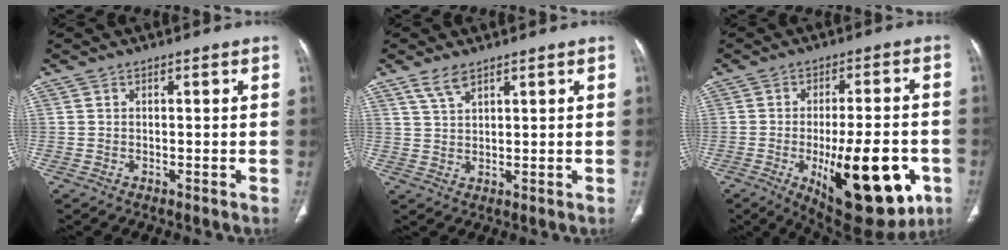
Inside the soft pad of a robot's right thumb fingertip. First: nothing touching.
{"total": 3.6, "force": [2.6, 1.4, 2.1], "torque": [-0.041, -0.006, 0.059]}
{"total": 21.3, "force": [-6.9, 8.3, 18.4], "torque": [-0.220, 0.012, -0.080]}